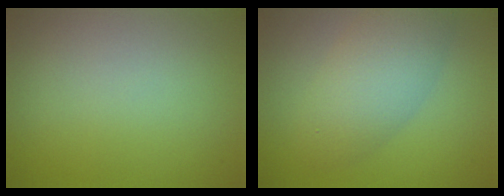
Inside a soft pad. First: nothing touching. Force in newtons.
{"total": 4.7, "press": 4.7, "slide": 0.5}